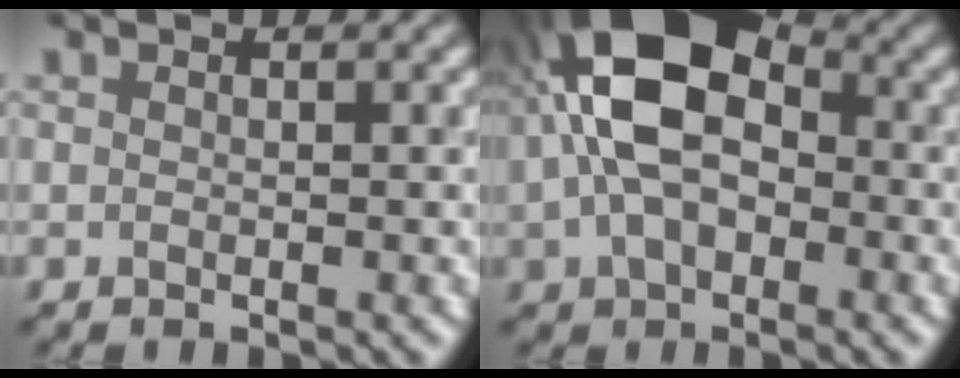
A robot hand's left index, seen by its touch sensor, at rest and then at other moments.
{"total": 11.8, "force": [0.8, 7.1, 9.4], "torque": [-0.196, 0.027, -0.004]}